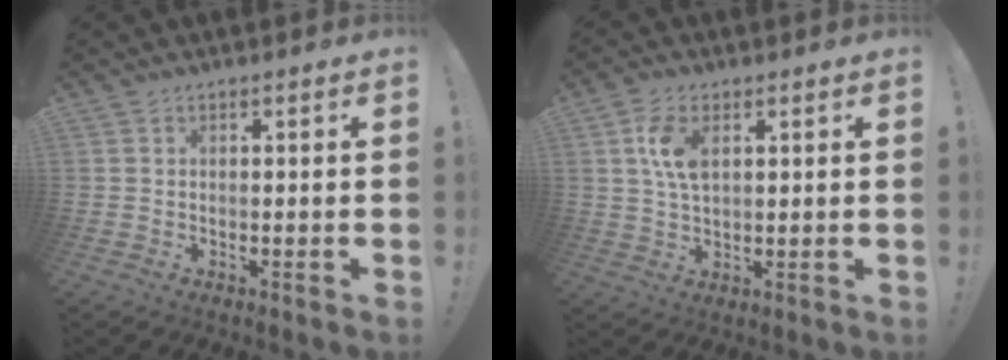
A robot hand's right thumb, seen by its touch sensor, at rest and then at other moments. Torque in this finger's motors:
{"motor_torque": [0.01, 0.03, -0.08, 0.31, 0.01]}